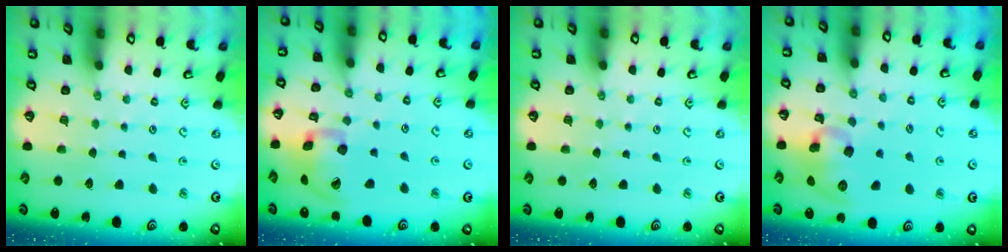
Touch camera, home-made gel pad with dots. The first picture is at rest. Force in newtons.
{"total": 17.5, "press": 17.4, "slide": 2.5}
{"total": 0.0}
{"total": 11.5, "press": 11.3, "slide": 1.8}